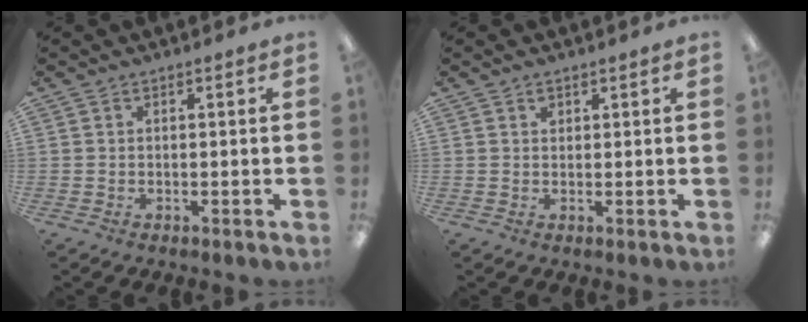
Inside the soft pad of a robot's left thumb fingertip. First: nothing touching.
{"total": 1.2, "force": [0.8, 0.8, 0.4], "torque": [-0.002, -0.002, 0.014]}